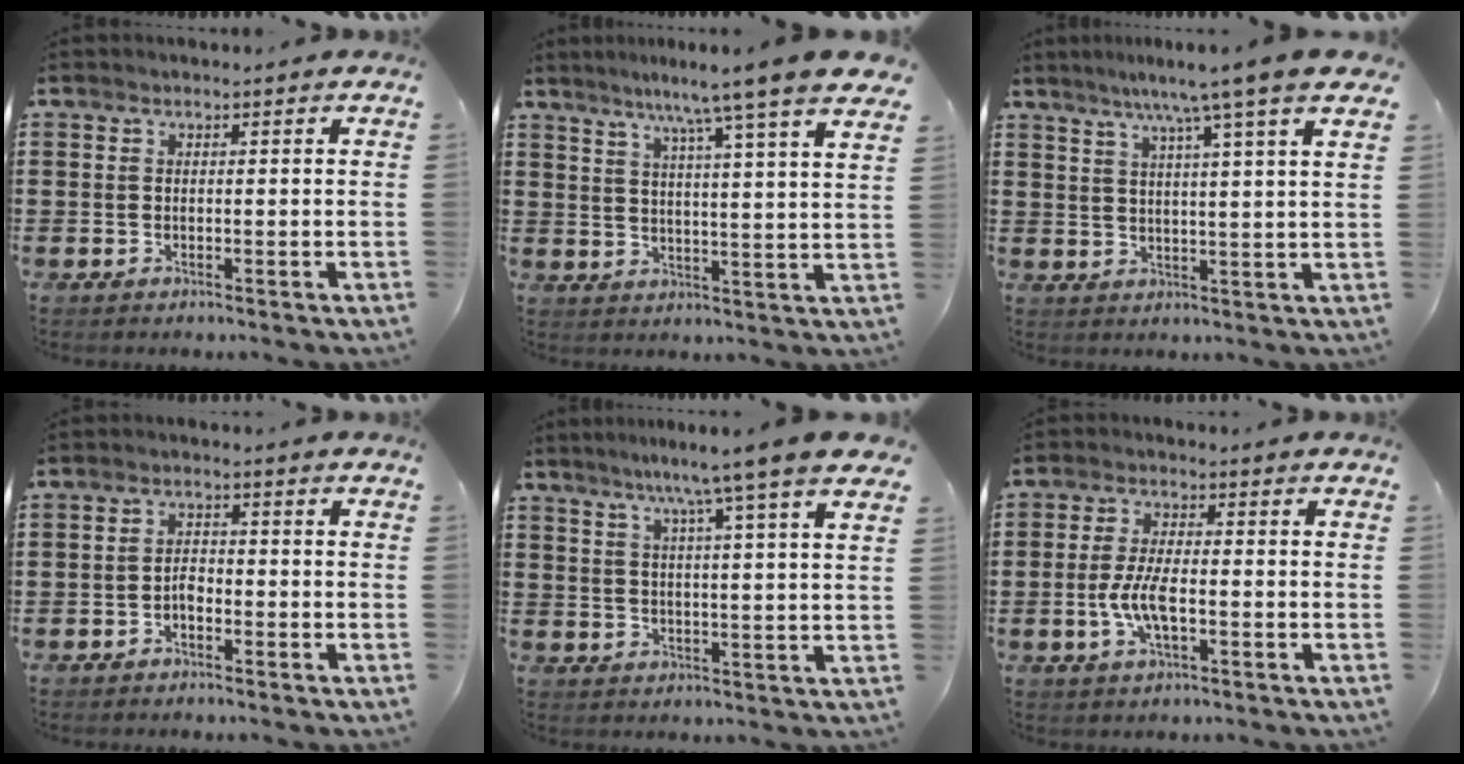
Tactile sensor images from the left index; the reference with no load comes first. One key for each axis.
{"total": 8.4, "fx": 6.8, "fy": -1.2, "fz": 4.8, "tx": -0.104, "ty": -0.042, "tz": 0.104}
{"total": 7.7, "fx": 5.6, "fy": -0.5, "fz": 5.3, "tx": -0.114, "ty": -0.017, "tz": 0.089}
{"total": 1.9, "fx": -1.2, "fy": 0.9, "fz": 1.1, "tx": -0.026, "ty": 0.006, "tz": -0.025}
{"total": 7.9, "fx": 5.9, "fy": -0.8, "fz": 5.2, "tx": -0.105, "ty": -0.030, "tz": 0.092}
{"total": 6.0, "fx": -1.5, "fy": 2.0, "fz": 5.5, "tx": -0.121, "ty": -0.003, "tz": -0.032}